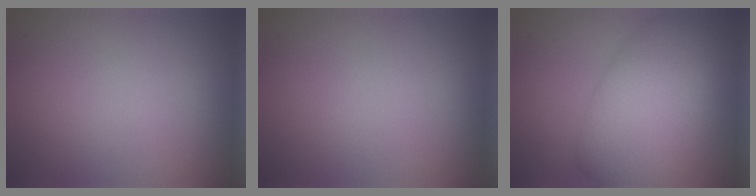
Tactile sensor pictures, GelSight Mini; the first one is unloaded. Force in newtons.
{"total": 0.0}
{"total": 6.3, "press": 6.2, "slide": 0.6}